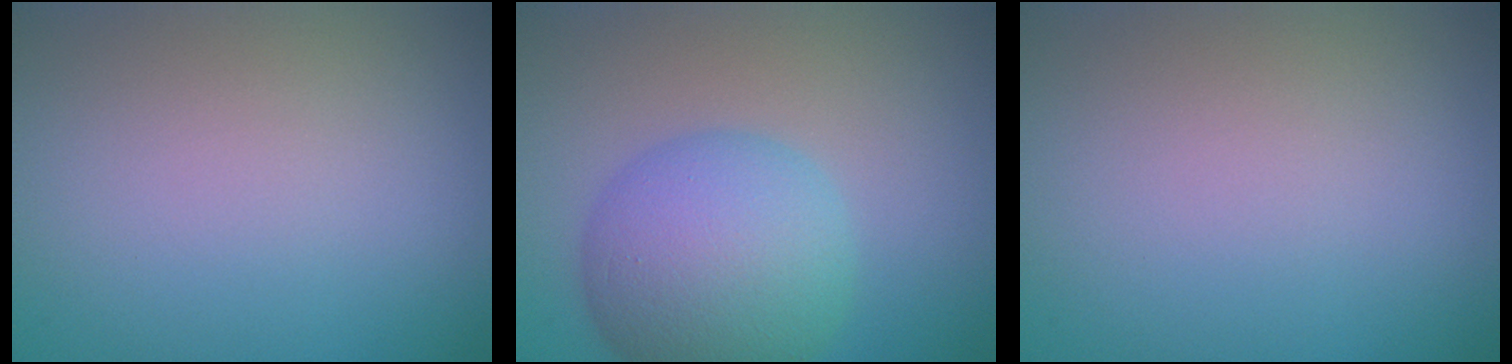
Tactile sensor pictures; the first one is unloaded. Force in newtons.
{"total": 8.2, "press": 8.2, "slide": 0.2}
{"total": 0.0}